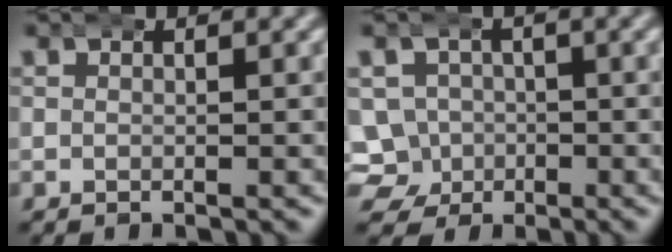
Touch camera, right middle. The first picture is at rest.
{"total": 9.3, "force": [-2.3, 8.7, 2.4], "torque": [-0.071, -0.039, -0.045]}